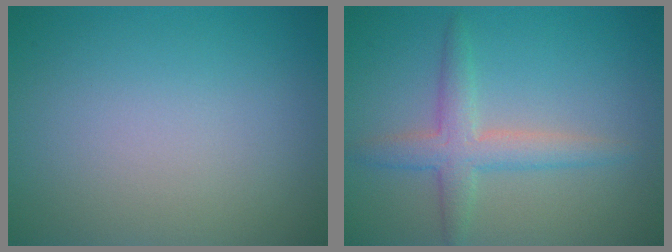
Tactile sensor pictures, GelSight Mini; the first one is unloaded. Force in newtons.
{"total": 3.3, "press": 3.3, "slide": 0.1}